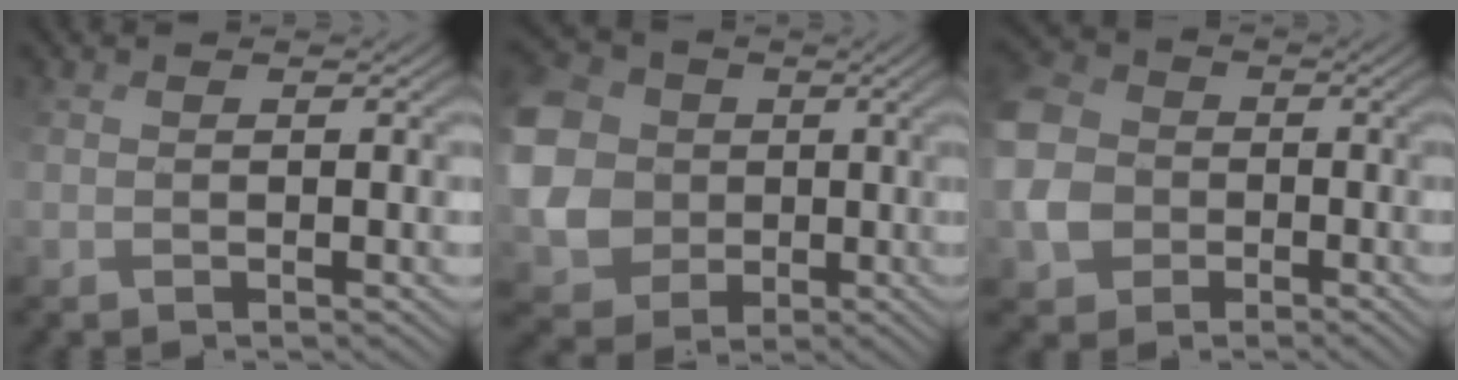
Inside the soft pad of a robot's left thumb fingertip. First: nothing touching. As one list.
[{"total": 14.2, "force": [2.2, 12.8, 5.9], "torque": [-0.227, -0.005, 0.030]}, {"total": 7.1, "force": [-1.3, 6.2, 3.3], "torque": [-0.109, 0.002, -0.037]}]